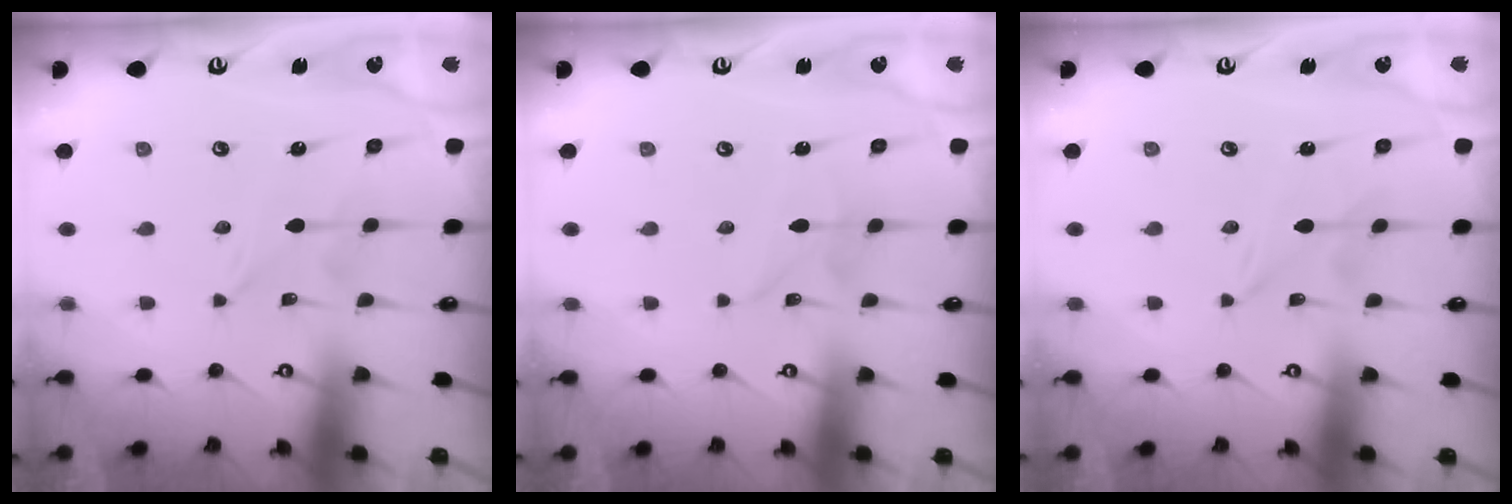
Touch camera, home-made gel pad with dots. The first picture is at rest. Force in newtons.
{"total": 2.3, "press": 2.3, "slide": 0.1}
{"total": 0.0}